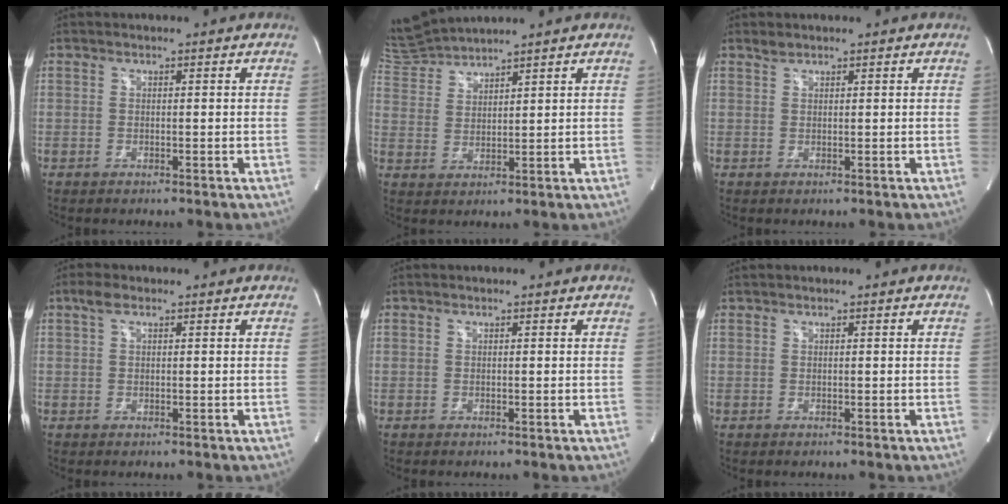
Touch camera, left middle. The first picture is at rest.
{"total": 6.4, "force": [6.3, -0.9, 0.3], "torque": [-0.025, 0.006, 0.136]}
{"total": 0.9, "force": [0.9, 0.2, 0.1], "torque": [-0.006, 0.001, 0.019]}
{"total": 1.9, "force": [1.1, 0.7, 1.3], "torque": [-0.032, 0.018, 0.025]}
{"total": 0.0}
{"total": 0.0}